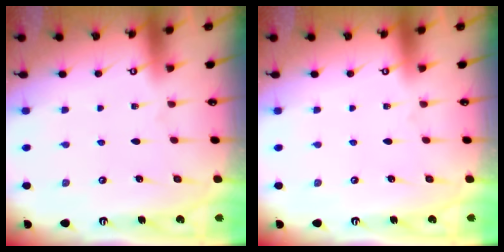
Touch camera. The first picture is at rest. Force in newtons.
{"total": 0.0}